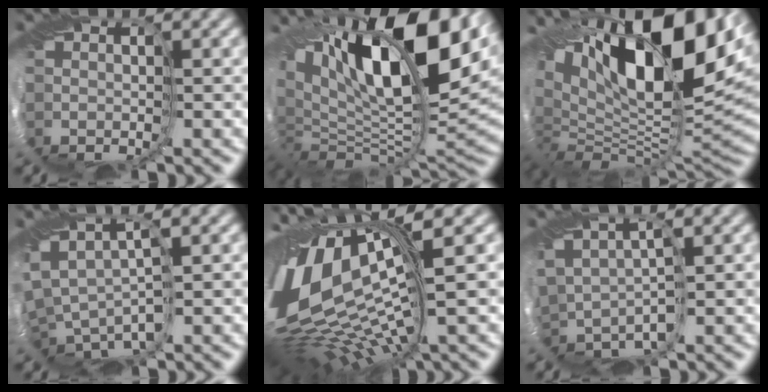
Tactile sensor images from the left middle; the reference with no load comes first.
{"total": 14.9, "force": [5.1, 6.1, 12.7], "torque": [-0.237, 0.028, 0.086]}
{"total": 15.9, "force": [4.8, 7.8, 13.0], "torque": [-0.247, 0.015, 0.092]}
{"total": 2.5, "force": [0.1, 1.3, 2.1], "torque": [-0.060, 0.011, 0.026]}
{"total": 13.8, "force": [1.5, 5.5, 12.6], "torque": [-0.284, -0.008, 0.049]}
{"total": 0.8, "force": [0.8, 0.2, 0.2], "torque": [-0.041, 0.013, 0.025]}